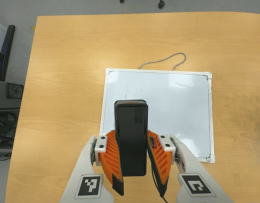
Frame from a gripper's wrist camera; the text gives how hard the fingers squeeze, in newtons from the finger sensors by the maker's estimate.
{"total": 9.0, "left": 7.7, "right": 10.3}